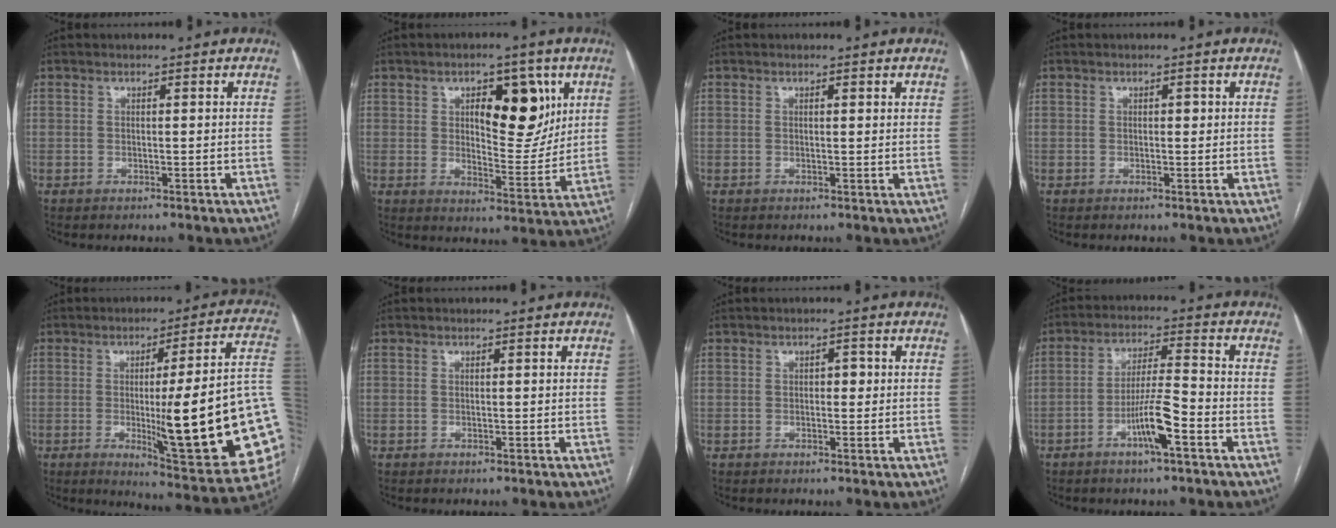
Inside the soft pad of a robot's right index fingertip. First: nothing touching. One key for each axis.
{"total": 11.0, "fx": 3.9, "fy": 5.0, "fz": 9.0, "tx": -0.116, "ty": 0.009, "tz": 0.063}
{"total": 1.0, "fx": 0.6, "fy": 0.2, "fz": 0.8, "tx": -0.013, "ty": -0.001, "tz": 0.006}
{"total": 0.7, "fx": 0.1, "fy": 0.4, "fz": 0.6, "tx": -0.006, "ty": 0.003, "tz": 0.000}
{"total": 25.1, "fx": -3.0, "fy": 2.1, "fz": 24.8, "tx": -0.245, "ty": -0.006, "tz": -0.035}
{"total": 0.0}
{"total": 1.4, "fx": 0.1, "fy": 0.9, "fz": 1.1, "tx": -0.011, "ty": 0.008, "tz": -0.002}
{"total": 7.7, "fx": -3.6, "fy": 0.4, "fz": 6.8, "tx": -0.130, "ty": 0.002, "tz": -0.065}